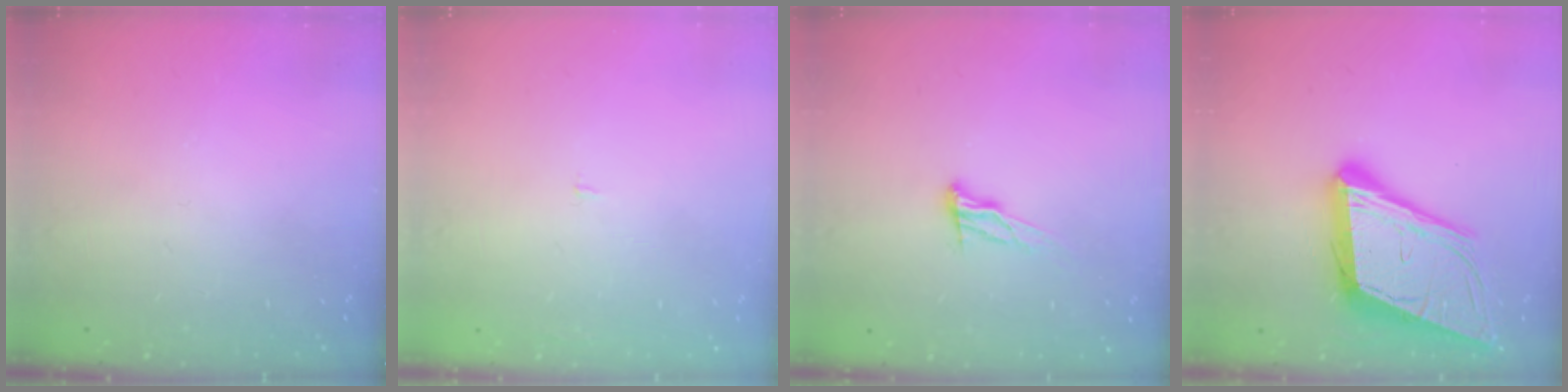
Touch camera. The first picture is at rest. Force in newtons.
{"total": 1.2, "press": 1.2, "slide": 0.1}
{"total": 9.2, "press": 8.9, "slide": 2.5}
{"total": 18.1, "press": 17.5, "slide": 4.3}